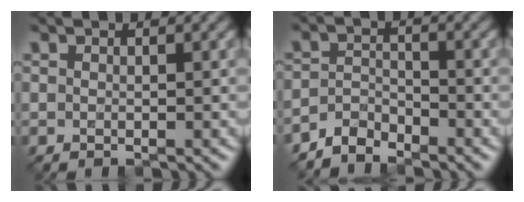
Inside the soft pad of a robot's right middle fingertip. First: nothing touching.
{"total": 2.6, "force": [-2.5, 0.8, 0.3], "torque": [-0.006, 0.010, -0.057]}